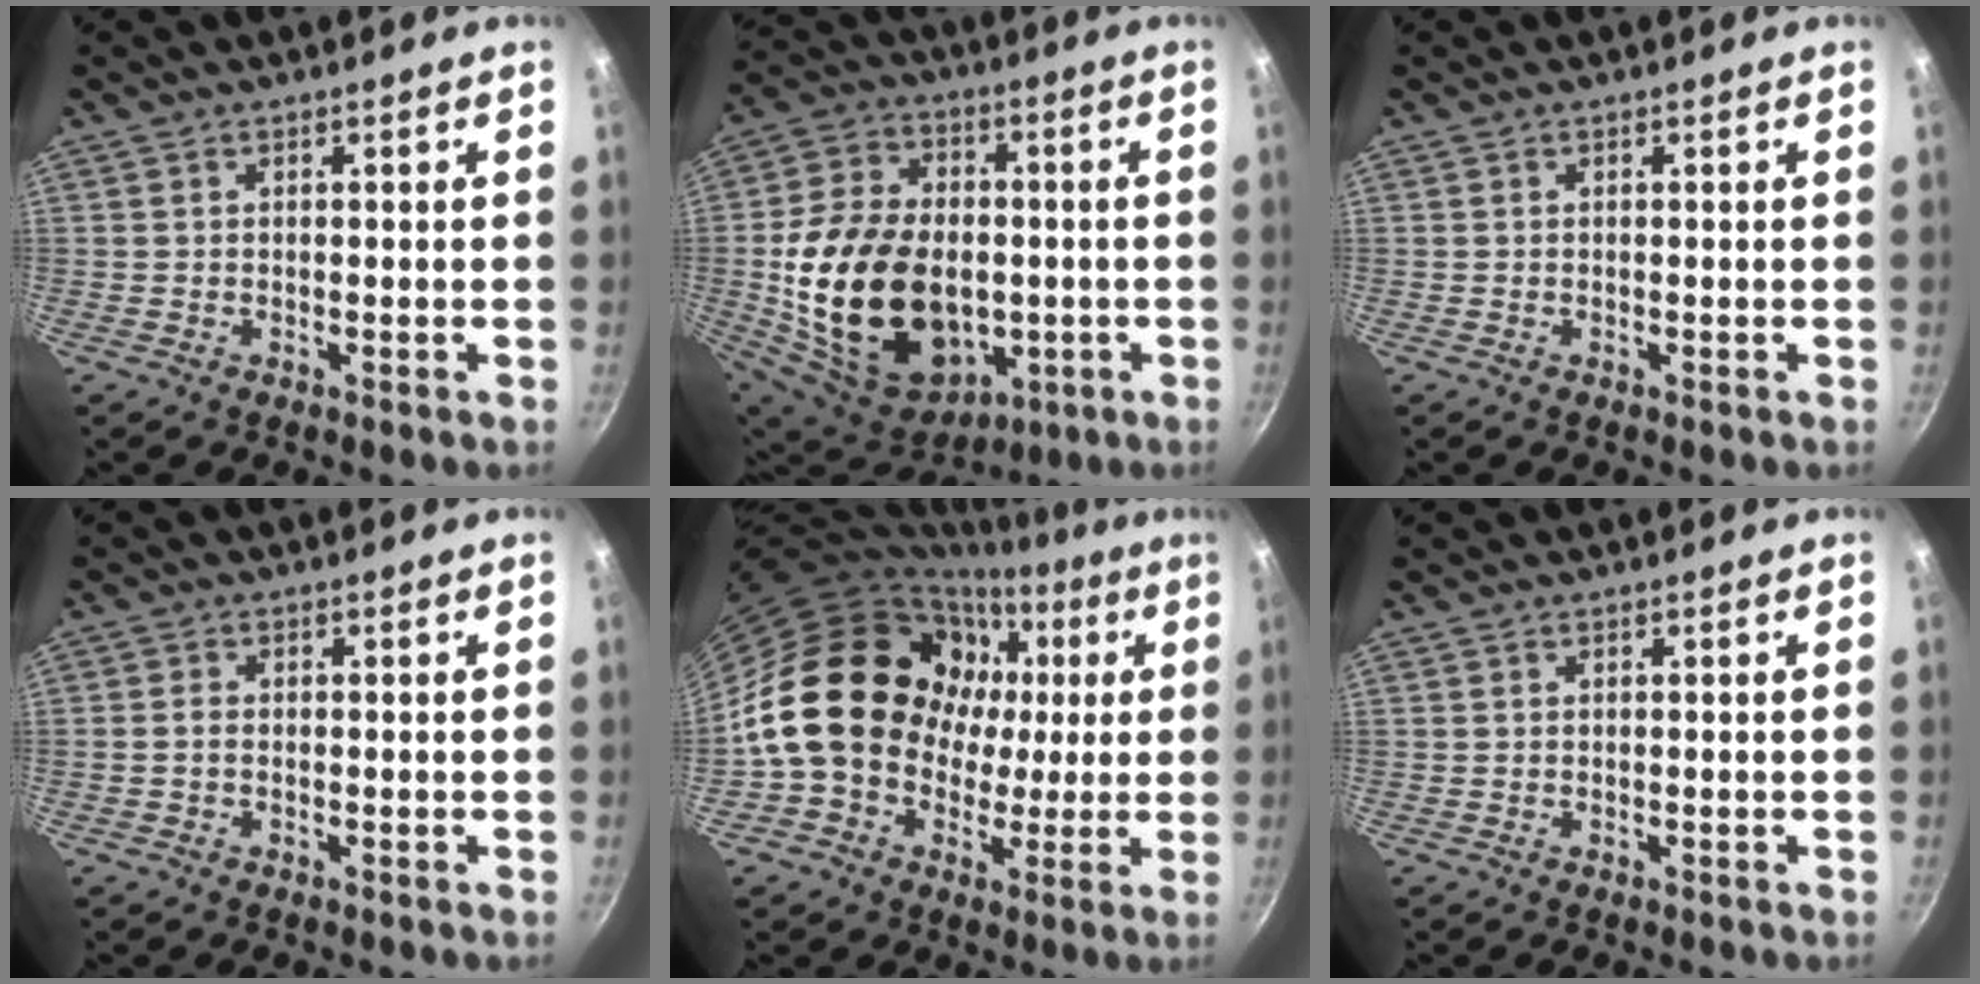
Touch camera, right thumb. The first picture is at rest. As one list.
[{"total": 26.5, "force": [-3.0, 18.1, 19.0], "torque": [-0.331, 0.012, -0.032]}, {"total": 0.0}, {"total": 1.3, "force": [-0.4, 0.9, 0.8], "torque": [-0.015, 0.008, -0.008]}, {"total": 19.8, "force": [0.8, 16.8, 10.5], "torque": [-0.145, 0.040, 0.013]}, {"total": 0.0}]